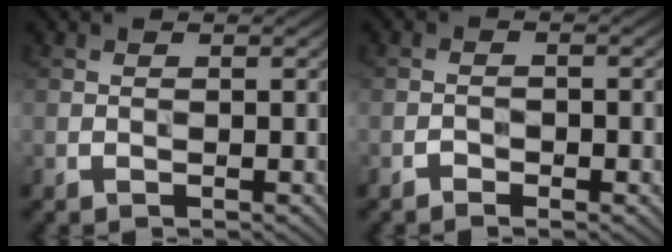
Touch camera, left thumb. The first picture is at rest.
{"total": 1.3, "force": [-1.1, 0.5, 0.6], "torque": [-0.010, 0.005, -0.023]}